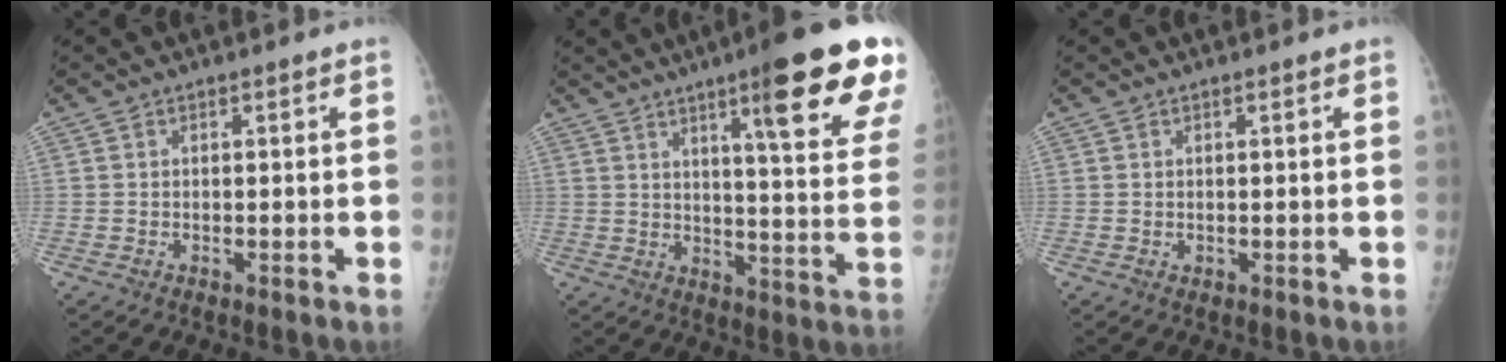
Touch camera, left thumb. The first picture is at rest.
{"total": 21.1, "force": [12.2, 2.9, 17.0], "torque": [-0.204, -0.051, 0.156]}
{"total": 1.0, "force": [0.9, 0.2, 0.5], "torque": [-0.001, 0.001, 0.012]}